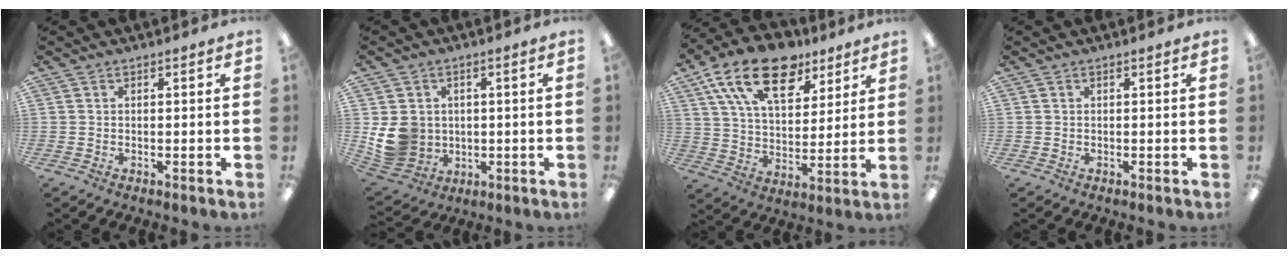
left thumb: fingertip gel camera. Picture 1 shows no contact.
{"total": 10.0, "force": [0.4, 9.1, 4.2], "torque": [-0.099, 0.003, 0.015]}
{"total": 19.7, "force": [12.0, 10.3, 11.7], "torque": [-0.199, -0.052, 0.211]}
{"total": 0.0}